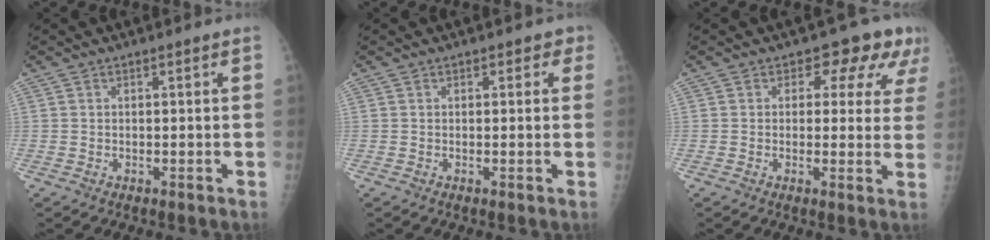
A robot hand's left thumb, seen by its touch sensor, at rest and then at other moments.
{"total": 1.9, "force": [1.0, 1.3, 0.9], "torque": [0.014, 0.001, 0.004]}
{"total": 8.6, "force": [5.1, 5.3, 4.4], "torque": [-0.008, -0.017, 0.041]}